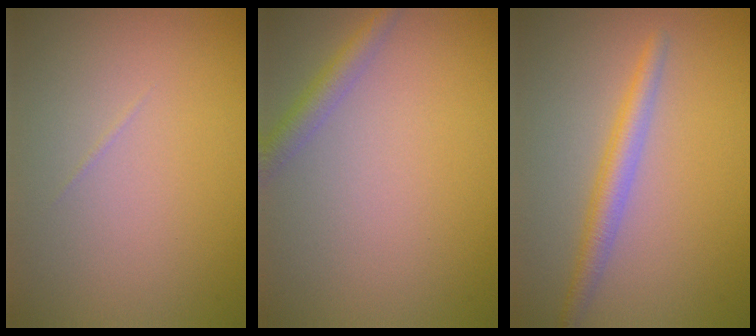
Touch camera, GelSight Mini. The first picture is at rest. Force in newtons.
{"total": 2.0, "press": 2.0, "slide": 0.1}
{"total": 2.5, "press": 2.5, "slide": 0.0}